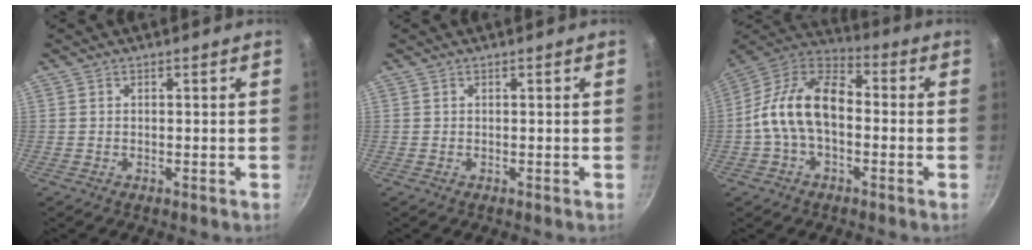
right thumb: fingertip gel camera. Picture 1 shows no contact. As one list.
[{"total": 0.0}, {"total": 15.7, "force": [-1.2, 9.7, 12.3], "torque": [-0.222, 0.041, -0.031]}]